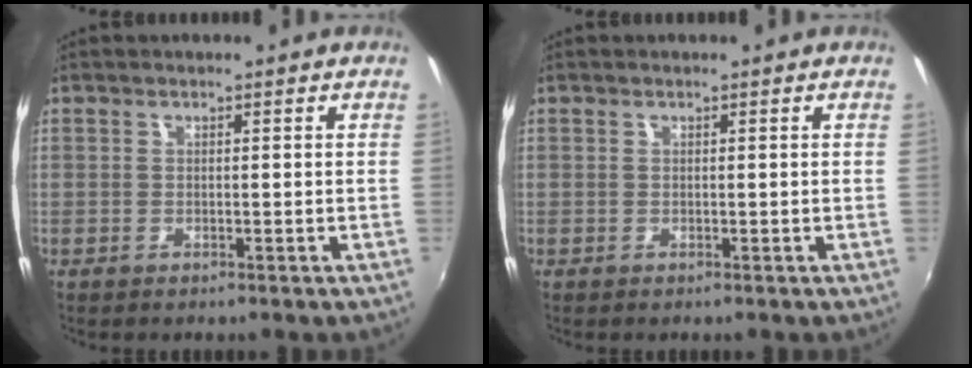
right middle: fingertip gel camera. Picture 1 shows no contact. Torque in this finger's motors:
{"motor_torque": [0.00, 0.00, 0.00, 0.00]}